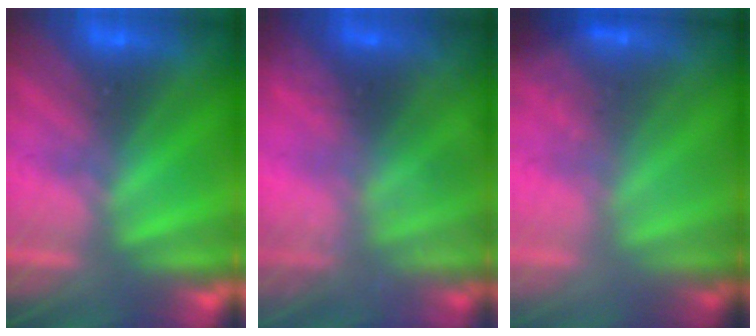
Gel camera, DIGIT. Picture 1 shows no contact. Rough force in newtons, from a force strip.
{"total": 1.4}
{"total": 1.8}